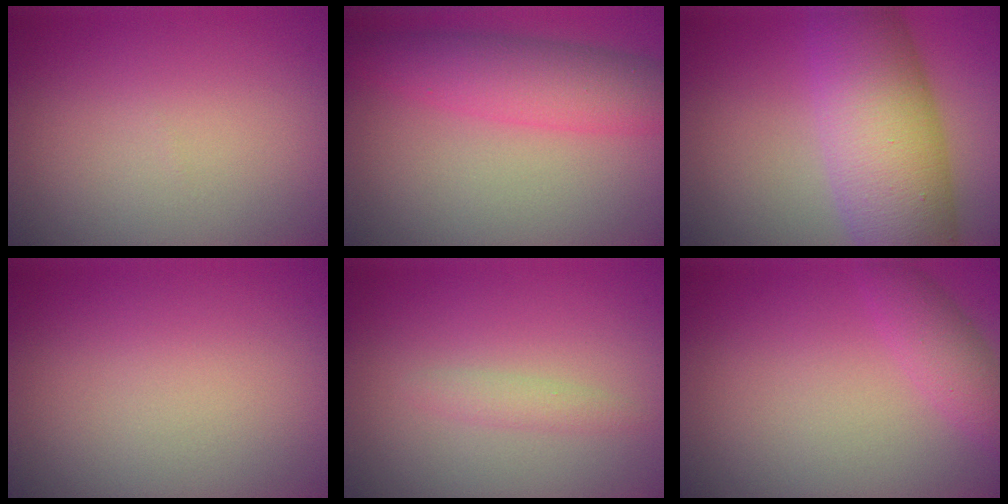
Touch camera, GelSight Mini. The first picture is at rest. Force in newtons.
{"total": 5.1, "press": 5.1, "slide": 0.3}
{"total": 10.7, "press": 10.7, "slide": 0.4}
{"total": 0.0}
{"total": 1.2, "press": 1.2, "slide": 0.0}
{"total": 2.6, "press": 2.6, "slide": 0.1}